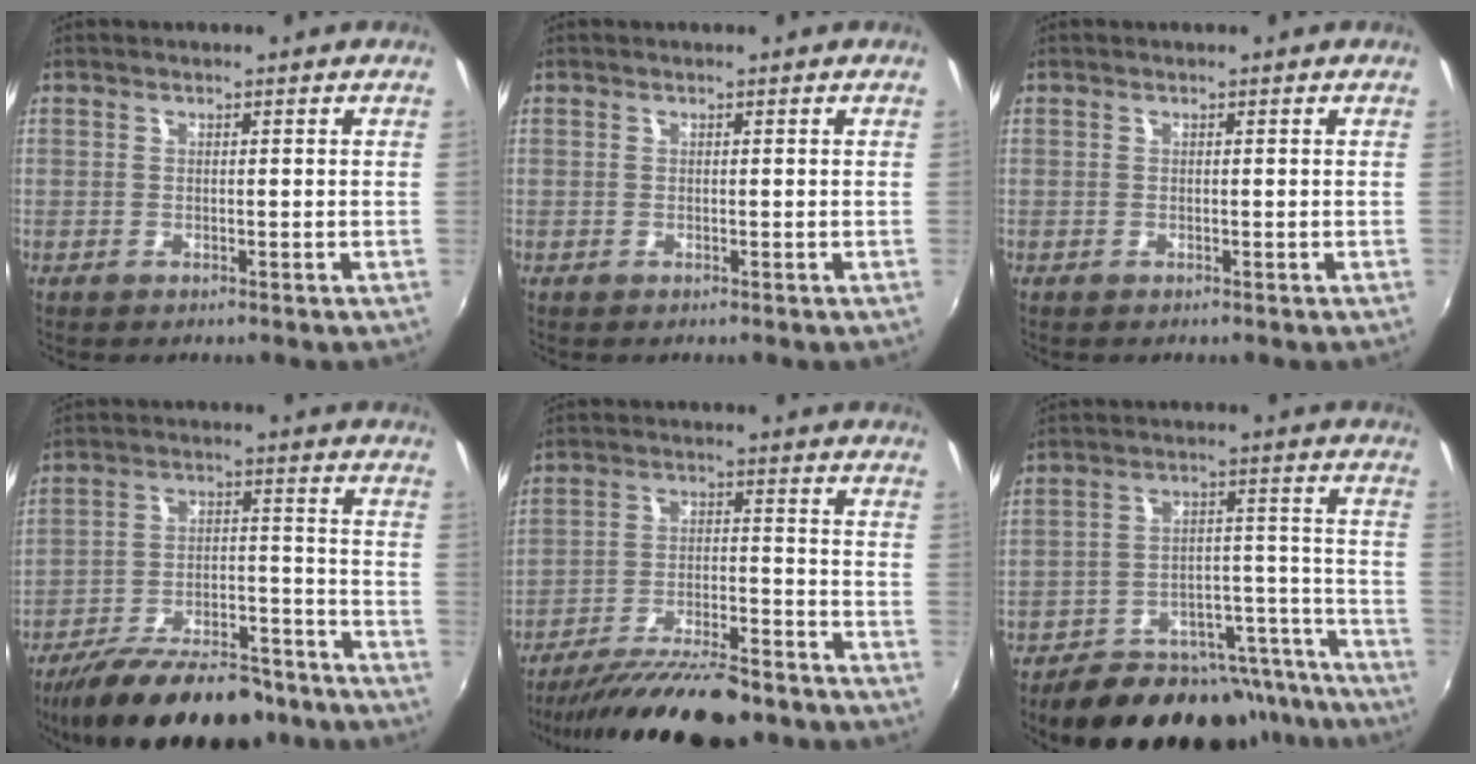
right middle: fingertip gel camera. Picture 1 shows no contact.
{"total": 0.0}
{"total": 0.0}
{"total": 22.8, "force": [-18.4, 7.5, 11.2], "torque": [-0.204, -0.015, -0.264]}
{"total": 18.5, "force": [-15.7, 4.0, 9.0], "torque": [-0.170, -0.031, -0.241]}
{"total": 25.0, "force": [-21.6, 9.1, 8.9], "torque": [-0.142, 0.039, -0.269]}